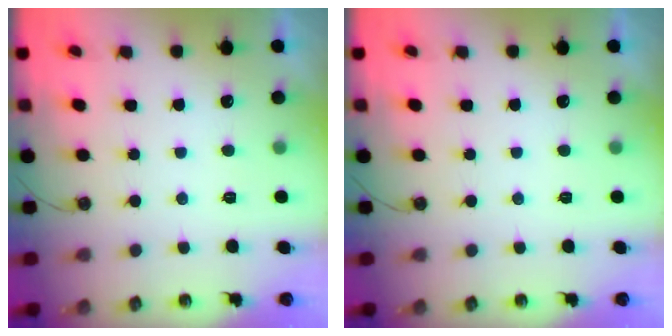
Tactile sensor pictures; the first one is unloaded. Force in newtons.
{"total": 0.0}